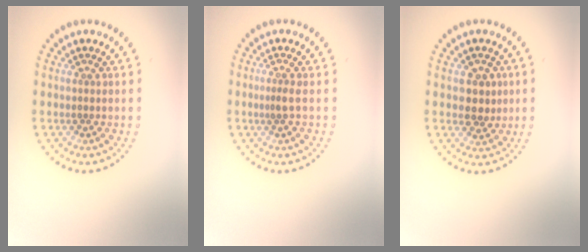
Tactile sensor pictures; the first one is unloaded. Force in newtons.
{"total": 0.9, "press": 0.6, "slide": 0.7}
{"total": 2.4, "press": 2.3, "slide": 0.8}